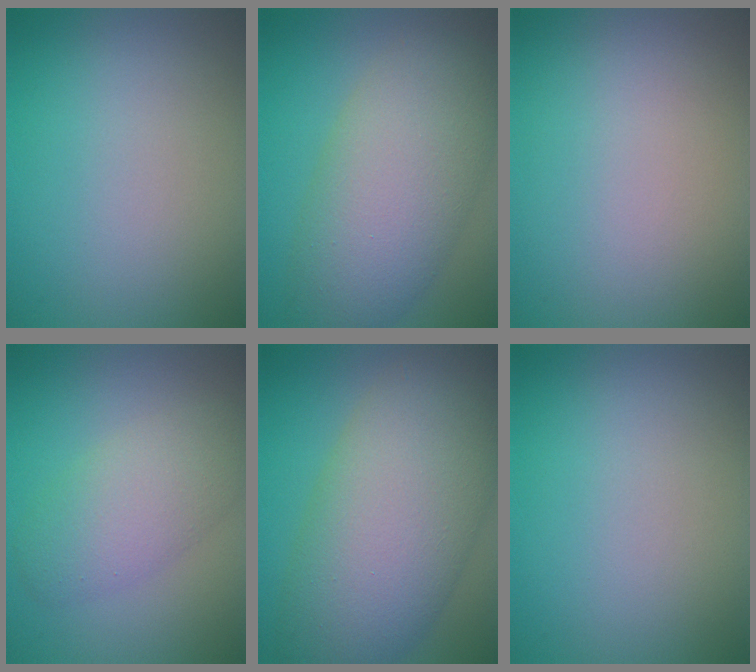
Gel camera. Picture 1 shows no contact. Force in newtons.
{"total": 9.3, "press": 9.3, "slide": 0.6}
{"total": 0.0}
{"total": 4.6, "press": 4.5, "slide": 0.6}
{"total": 12.4, "press": 12.3, "slide": 0.4}
{"total": 0.0}